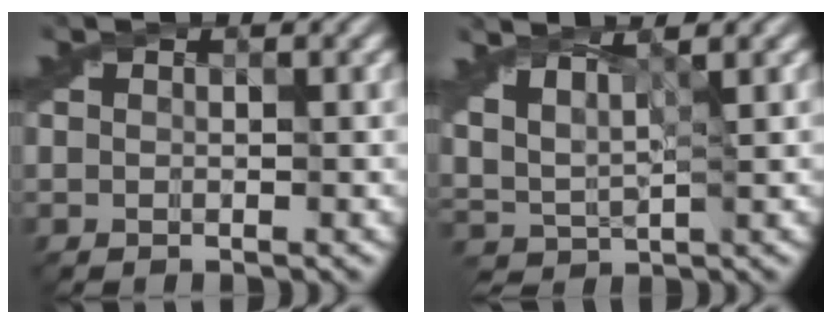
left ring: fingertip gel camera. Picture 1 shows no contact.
{"total": 4.0, "force": [2.9, 1.2, 2.5], "torque": [-0.063, 0.007, 0.055]}